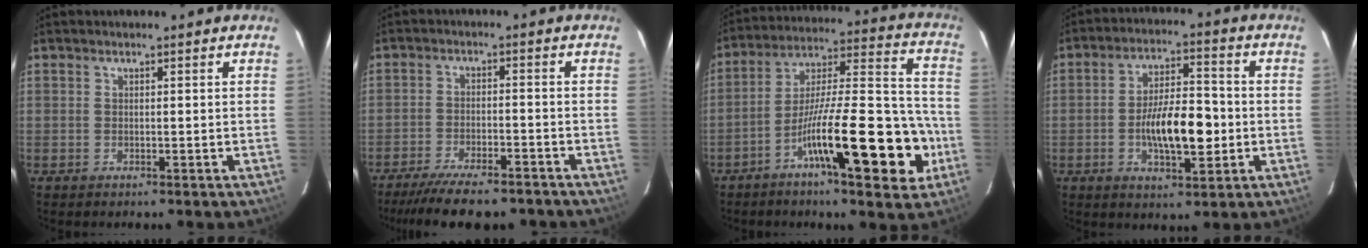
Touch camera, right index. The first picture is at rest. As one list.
[{"total": 14.3, "force": [-12.0, 3.3, 7.1], "torque": [-0.127, -0.012, -0.182]}, {"total": 20.8, "force": [-8.3, 4.0, 18.7], "torque": [-0.295, 0.014, -0.127]}, {"total": 11.8, "force": [-2.1, 4.0, 10.8], "torque": [-0.194, 0.014, -0.031]}]